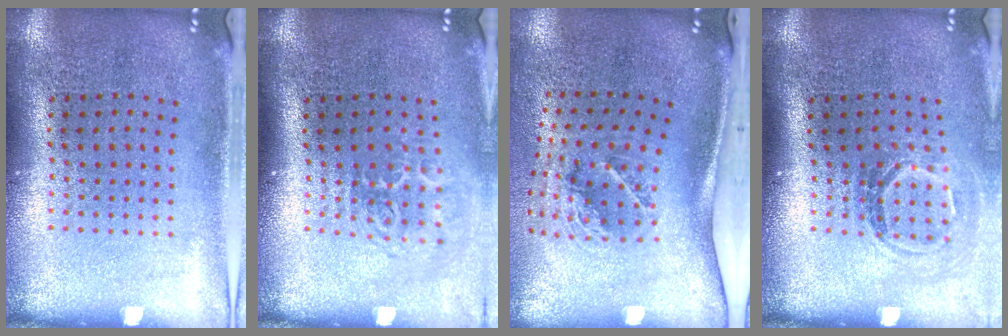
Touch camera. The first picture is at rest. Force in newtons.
{"total": 1.8, "press": 1.2, "slide": 1.4}
{"total": 2.1, "press": 1.2, "slide": 1.7}
{"total": 1.7, "press": 1.2, "slide": 1.3}